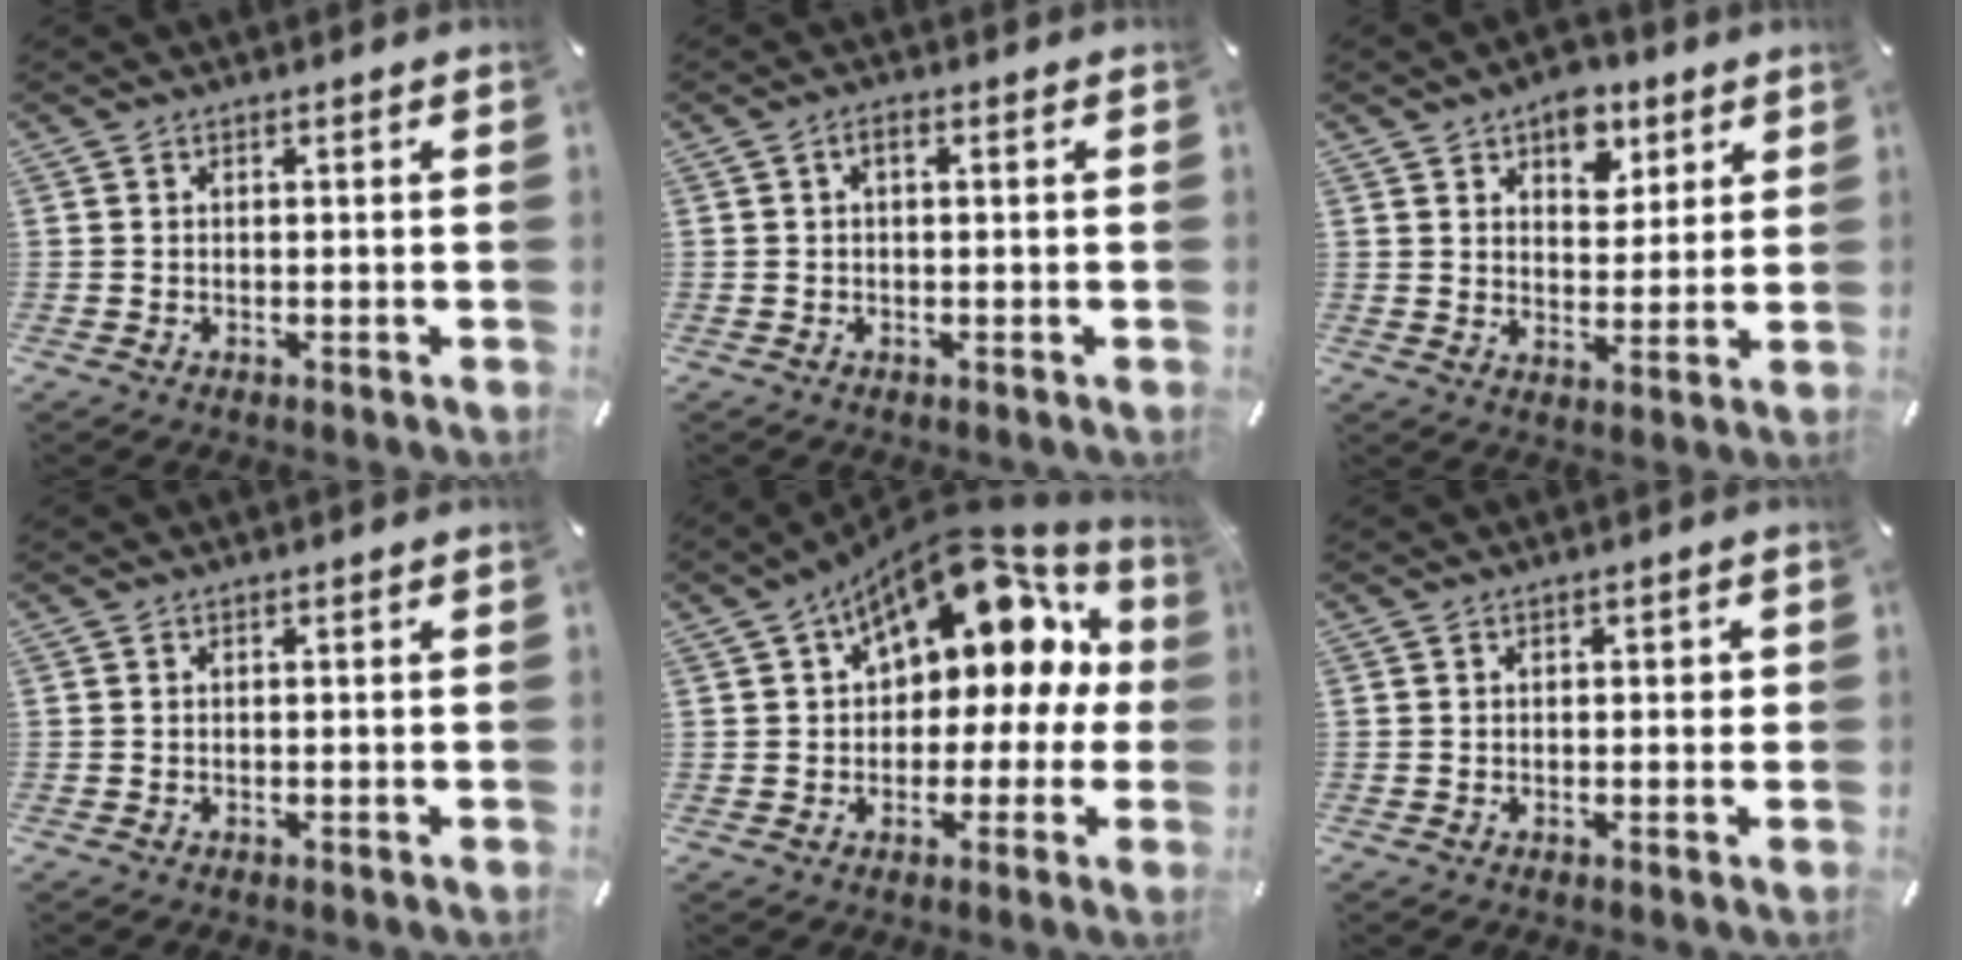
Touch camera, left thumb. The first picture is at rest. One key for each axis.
{"total": 1.8, "fx": 0.1, "fy": 0.6, "fz": 1.7, "tx": -0.033, "ty": 0.006, "tz": -0.001}
{"total": 8.8, "fx": 5.2, "fy": 5.9, "fz": 3.8, "tx": -0.030, "ty": -0.027, "tz": 0.086}
{"total": 0.0}
{"total": 16.7, "fx": 8.5, "fy": 9.1, "fz": 11.1, "tx": -0.162, "ty": -0.052, "tz": 0.145}
{"total": 1.2, "fx": 0.0, "fy": 0.7, "fz": 1.0, "tx": -0.019, "ty": 0.005, "tz": -0.001}